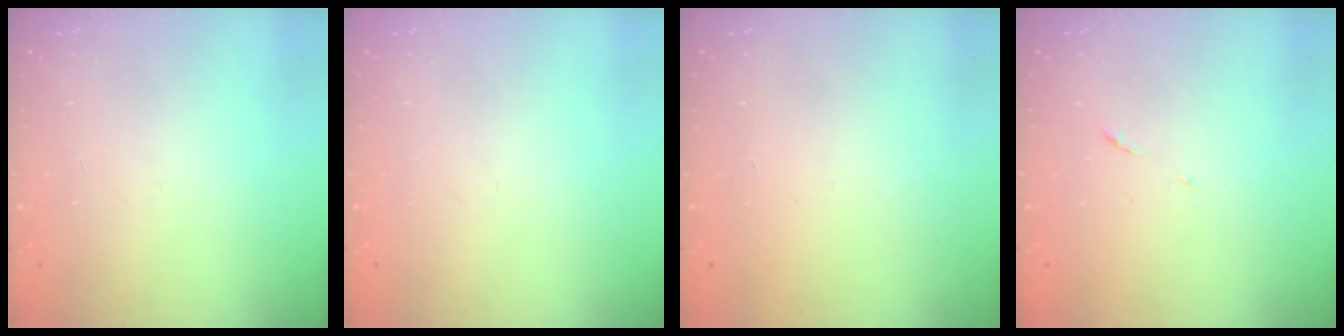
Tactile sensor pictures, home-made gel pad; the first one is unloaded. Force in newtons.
{"total": 0.0}
{"total": 1.5, "press": 1.5, "slide": 0.1}
{"total": 5.6, "press": 5.6, "slide": 0.4}